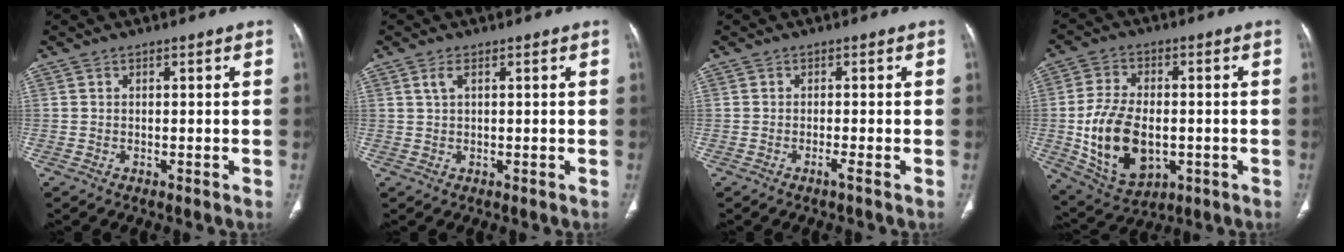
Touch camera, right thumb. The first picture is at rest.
{"total": 1.7, "force": [0.8, 0.7, 1.4], "torque": [-0.035, 0.006, 0.019]}
{"total": 1.0, "force": [-0.7, -0.2, 0.8], "torque": [-0.015, -0.002, -0.013]}
{"total": 15.1, "force": [-2.2, 9.4, 11.6], "torque": [-0.201, 0.001, -0.022]}